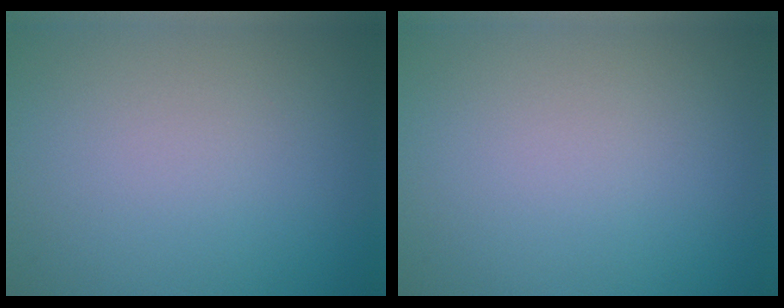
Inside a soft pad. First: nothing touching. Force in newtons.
{"total": 0.0}